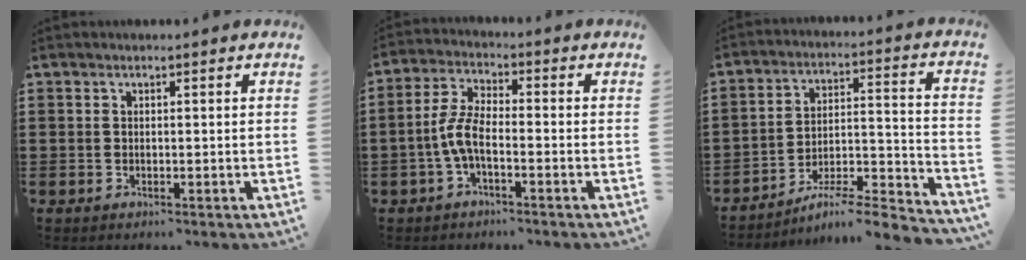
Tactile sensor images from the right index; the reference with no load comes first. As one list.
[{"total": 5.7, "force": [-2.0, 2.0, 5.0], "torque": [-0.120, -0.007, -0.045]}, {"total": 6.0, "force": [-5.4, 0.3, 2.6], "torque": [-0.040, -0.009, -0.107]}]